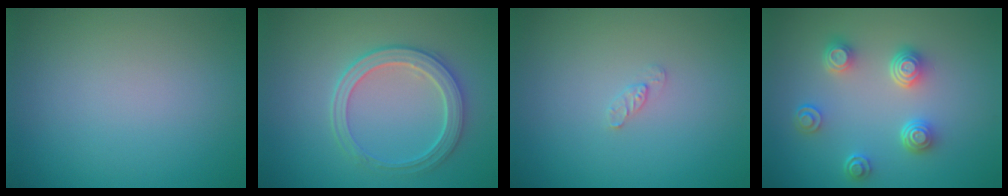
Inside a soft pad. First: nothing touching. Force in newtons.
{"total": 3.7, "press": 3.3, "slide": 1.7}
{"total": 0.9, "press": 0.8, "slide": 0.2}
{"total": 4.1, "press": 3.2, "slide": 2.6}